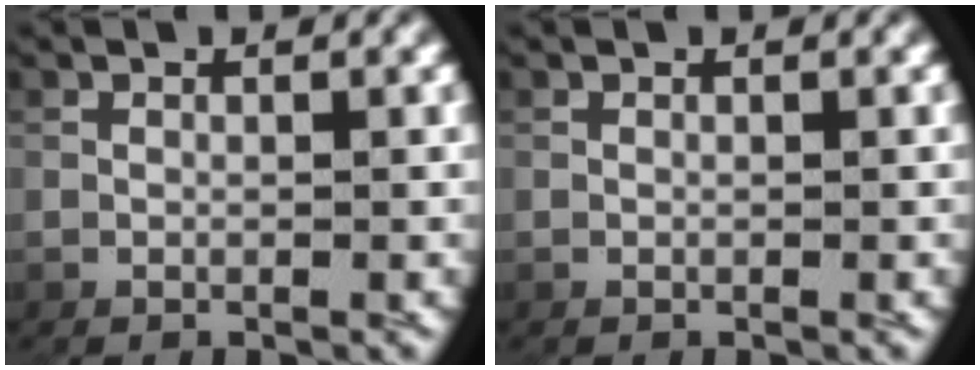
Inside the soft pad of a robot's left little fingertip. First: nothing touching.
{"total": 0.0}